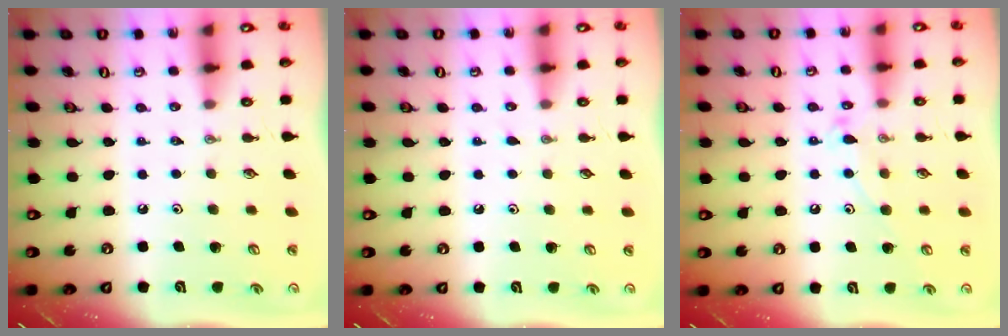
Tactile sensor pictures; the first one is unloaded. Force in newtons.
{"total": 2.1, "press": 2.1, "slide": 0.3}
{"total": 9.8, "press": 9.7, "slide": 0.9}